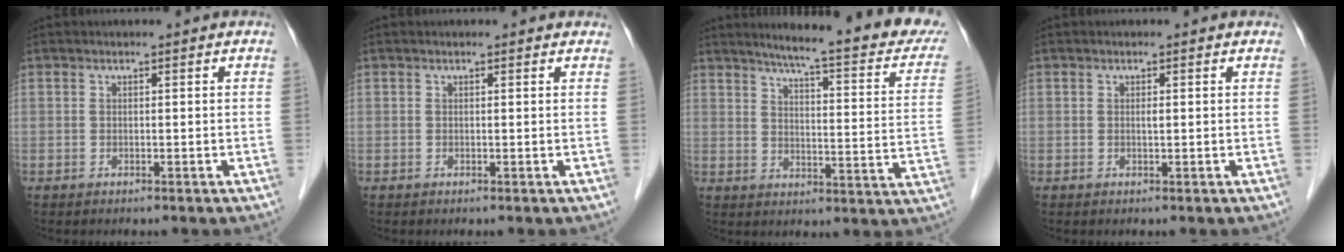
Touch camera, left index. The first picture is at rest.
{"total": 1.3, "force": [1.2, 0.4, 0.3], "torque": [-0.011, 0.003, 0.006]}
{"total": 21.4, "force": [17.9, 1.8, 11.6], "torque": [-0.144, -0.039, 0.211]}
{"total": 0.6, "force": [0.1, 0.1, 0.5], "torque": [-0.014, -0.001, 0.001]}